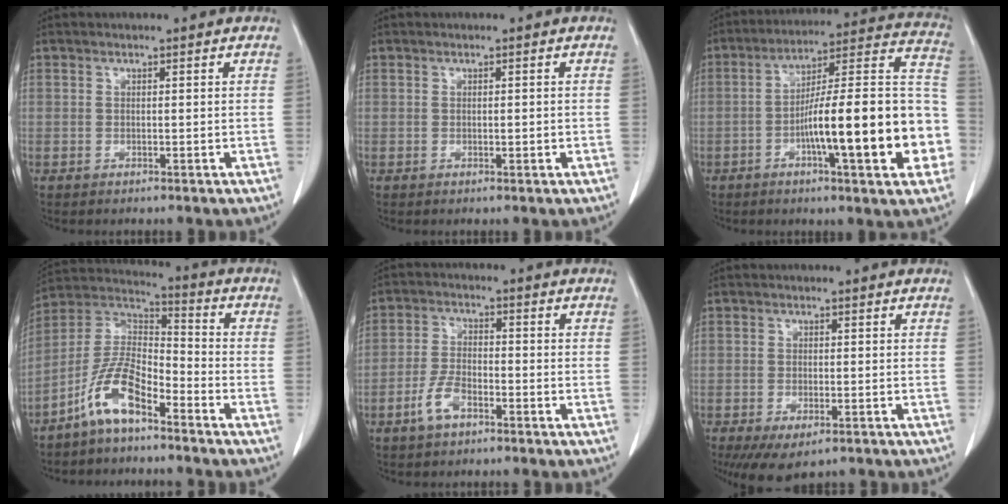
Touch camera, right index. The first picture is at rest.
{"total": 0.7, "force": [0.0, 0.3, 0.7], "torque": [-0.009, 0.001, 0.004]}
{"total": 22.5, "force": [-5.5, 3.2, 21.5], "torque": [-0.250, 0.029, -0.075]}
{"total": 10.3, "force": [-6.6, 3.2, 7.2], "torque": [-0.157, 0.014, -0.131]}
{"total": 5.1, "force": [-3.0, 2.2, 3.5], "torque": [-0.080, 0.002, -0.057]}
{"total": 6.9, "force": [-4.6, 2.7, 4.4], "torque": [-0.068, -0.013, -0.070]}